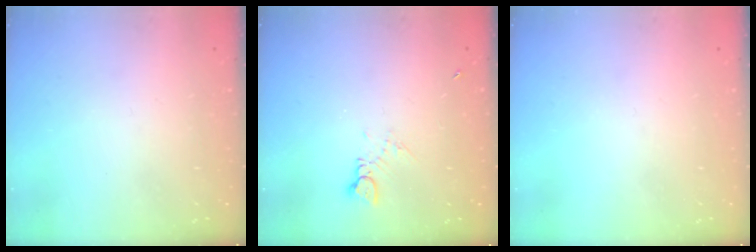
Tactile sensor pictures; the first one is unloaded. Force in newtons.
{"total": 3.0, "press": 2.9, "slide": 0.4}
{"total": 0.0}